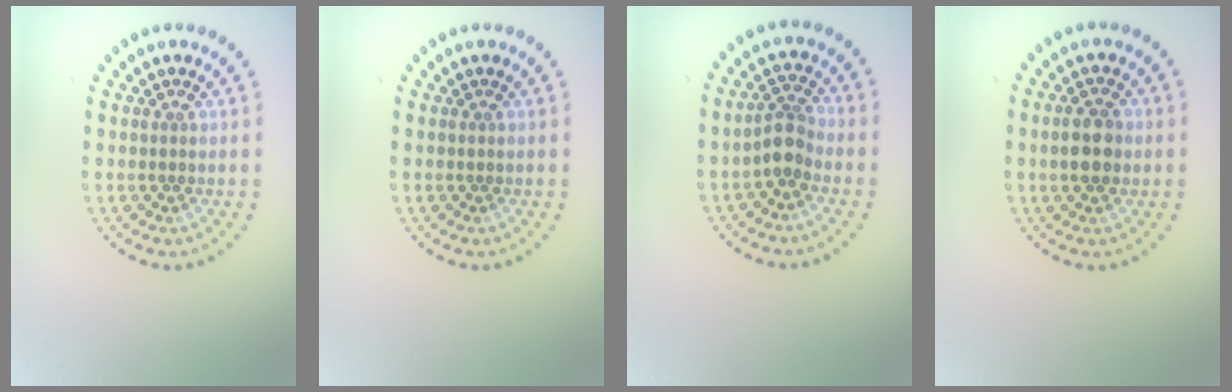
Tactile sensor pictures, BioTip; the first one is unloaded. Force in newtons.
{"total": 0.0}
{"total": 2.3, "press": 2.0, "slide": 1.3}
{"total": 2.8, "press": 2.8, "slide": 0.1}